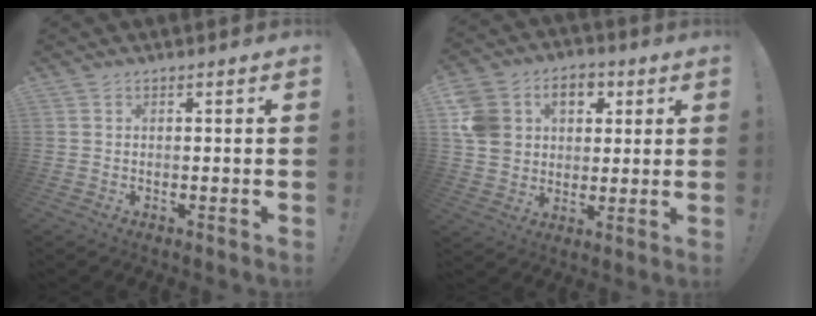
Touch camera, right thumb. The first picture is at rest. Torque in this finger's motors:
{"motor_torque": [0.47, 0.69, 1.11, 0.26, 0.35]}